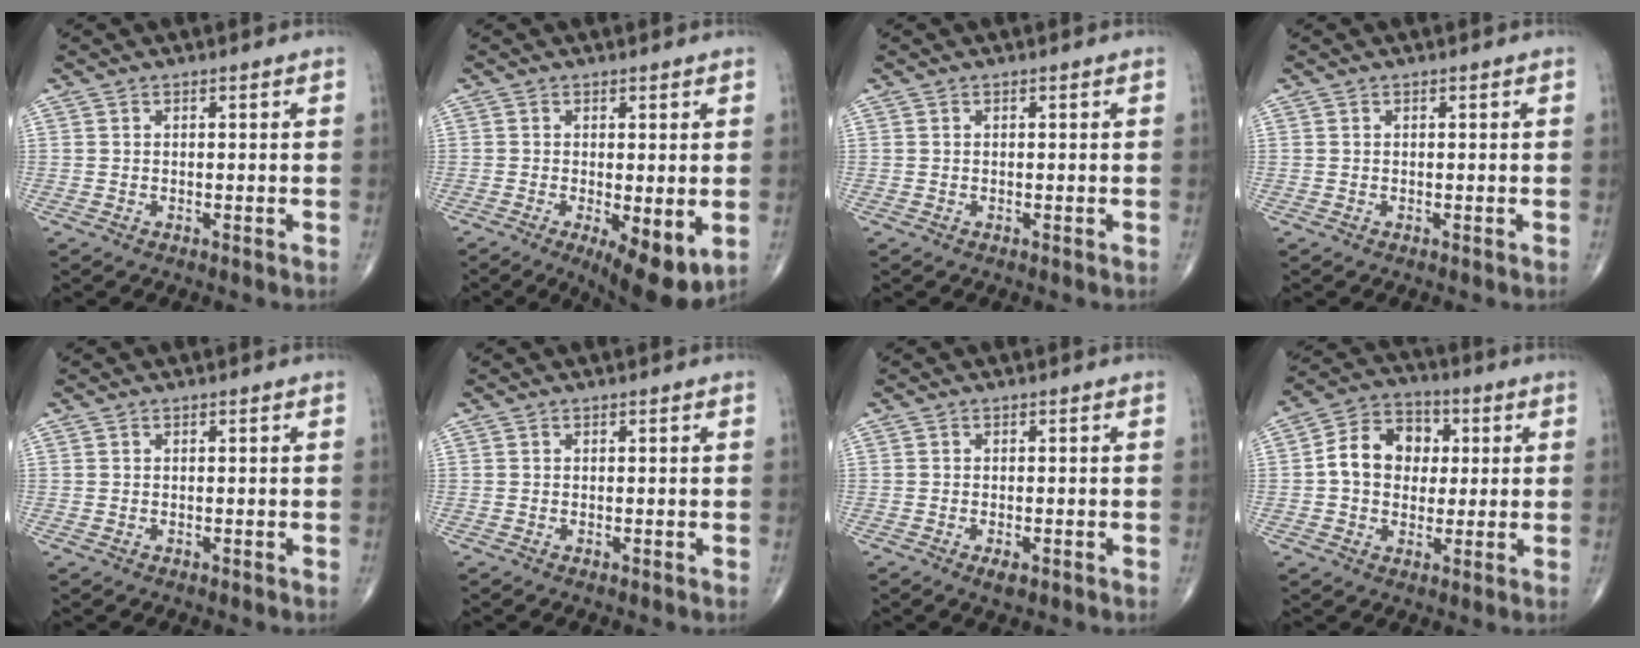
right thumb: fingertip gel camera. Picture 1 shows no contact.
{"total": 9.4, "force": [-2.4, 3.3, 8.5], "torque": [-0.125, -0.024, -0.032]}
{"total": 0.0}
{"total": 0.0}
{"total": 0.0}
{"total": 0.0}
{"total": 2.1, "force": [-1.0, 0.9, 1.6], "torque": [-0.026, 0.000, -0.015]}
{"total": 11.3, "force": [1.1, 9.0, 6.8], "torque": [-0.081, 0.021, 0.009]}